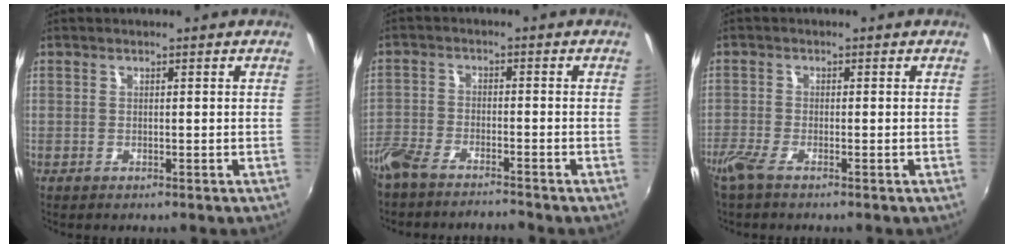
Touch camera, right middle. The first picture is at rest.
{"total": 6.9, "force": [-6.2, 1.4, 2.5], "torque": [-0.070, -0.014, -0.121]}
{"total": 3.1, "force": [-2.3, 0.4, 2.0], "torque": [-0.051, -0.009, -0.051]}